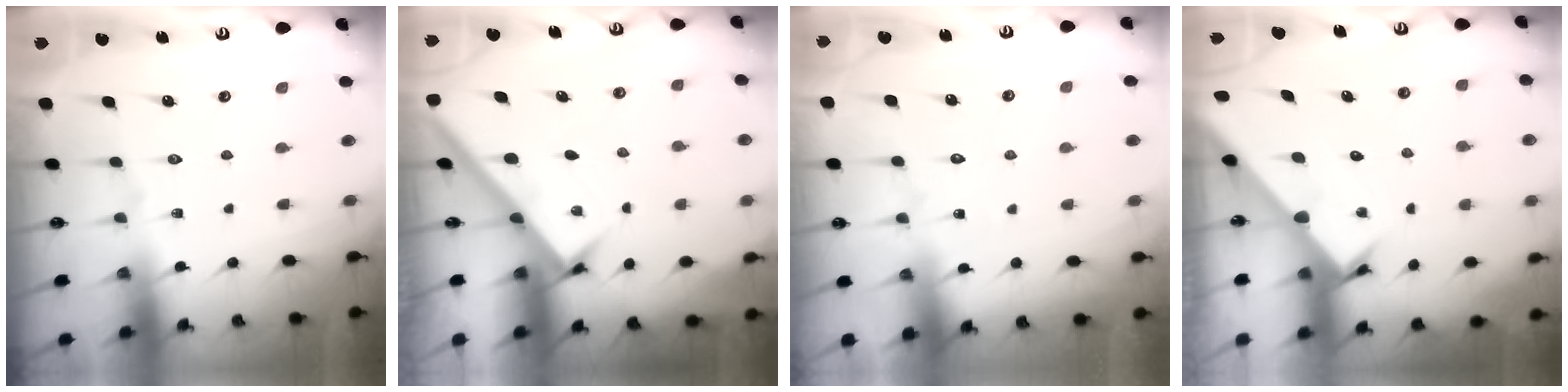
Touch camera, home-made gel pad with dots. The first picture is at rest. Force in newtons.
{"total": 2.8, "press": 2.8, "slide": 0.4}
{"total": 4.8, "press": 4.8, "slide": 0.3}
{"total": 2.4, "press": 2.4, "slide": 0.1}